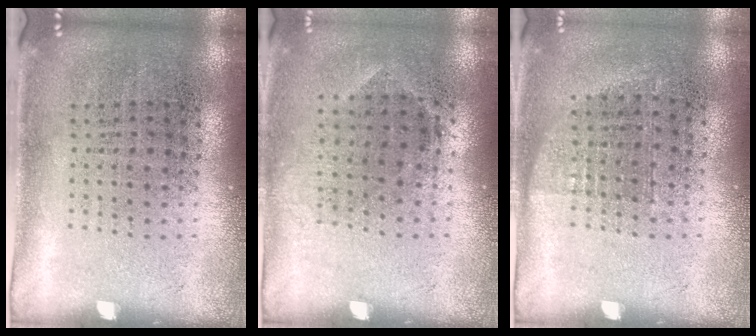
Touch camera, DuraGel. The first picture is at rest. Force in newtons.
{"total": 0.8, "press": 0.7, "slide": 0.5}
{"total": 0.6, "press": 0.6, "slide": 0.2}